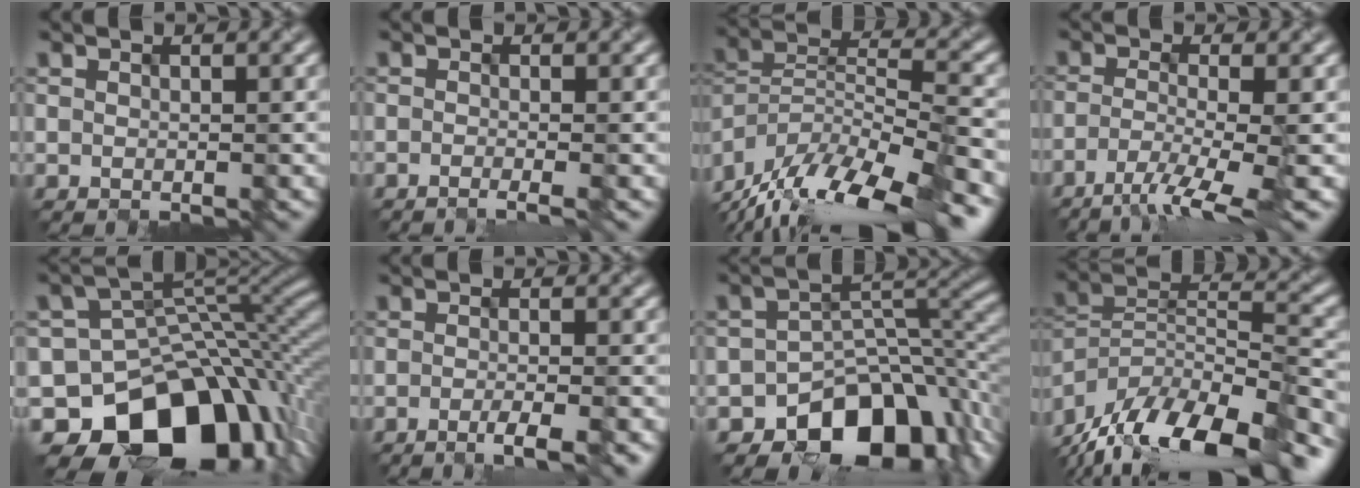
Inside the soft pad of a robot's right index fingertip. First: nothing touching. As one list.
[{"total": 1.8, "force": [-0.9, 0.6, 1.5], "torque": [-0.009, -0.003, -0.020]}, {"total": 15.8, "force": [-13.1, 4.6, 7.6], "torque": [-0.117, 0.015, -0.197]}, {"total": 5.2, "force": [-3.3, 0.7, 3.9], "torque": [-0.068, -0.004, -0.063]}, {"total": 13.8, "force": [-7.9, 9.4, 6.3], "torque": [-0.092, -0.005, -0.122]}, {"total": 2.9, "force": [-1.7, 0.5, 2.4], "torque": [-0.033, -0.004, -0.030]}, {"total": 10.6, "force": [-6.5, 6.4, 5.3], "torque": [-0.060, -0.008, -0.110]}, {"total": 15.6, "force": [-12.0, 5.2, 8.5], "torque": [-0.175, 0.010, -0.193]}]